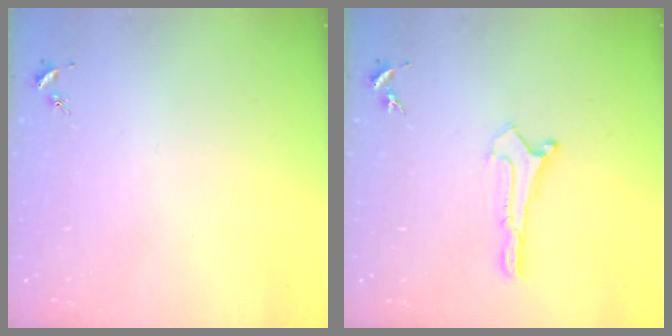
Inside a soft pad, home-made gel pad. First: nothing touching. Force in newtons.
{"total": 0.0}